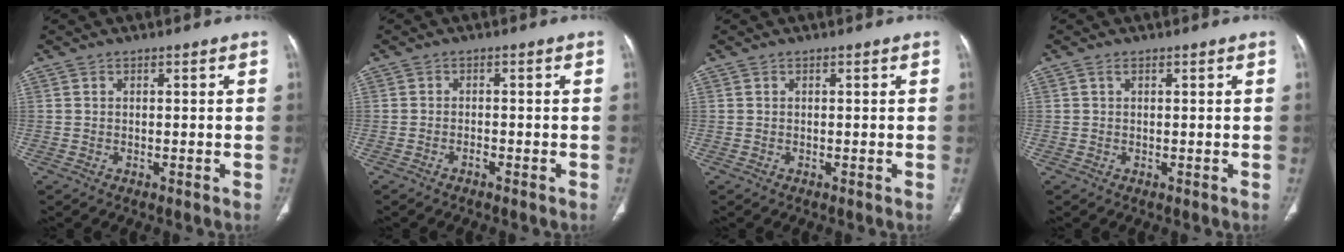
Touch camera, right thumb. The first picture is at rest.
{"total": 1.0, "force": [-0.8, 0.3, 0.5], "torque": [-0.013, 0.007, -0.013]}
{"total": 0.0}
{"total": 0.6, "force": [0.3, 0.3, 0.4], "torque": [-0.009, 0.003, 0.004]}